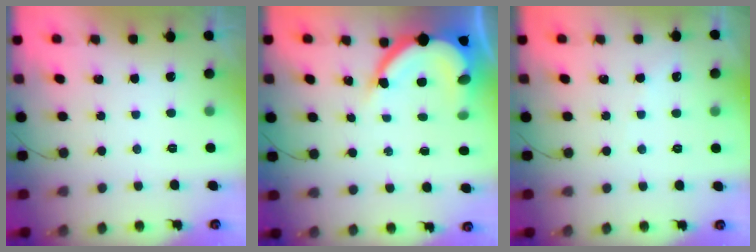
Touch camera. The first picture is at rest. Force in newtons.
{"total": 12.1, "press": 12.0, "slide": 1.3}
{"total": 2.7, "press": 2.6, "slide": 0.5}